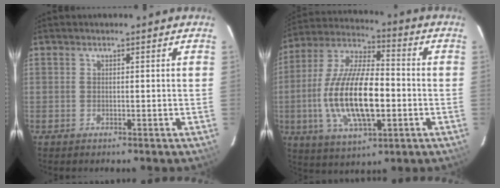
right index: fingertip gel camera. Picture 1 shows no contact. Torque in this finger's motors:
{"motor_torque": [1.82, -0.31, 1.05, 0.21]}